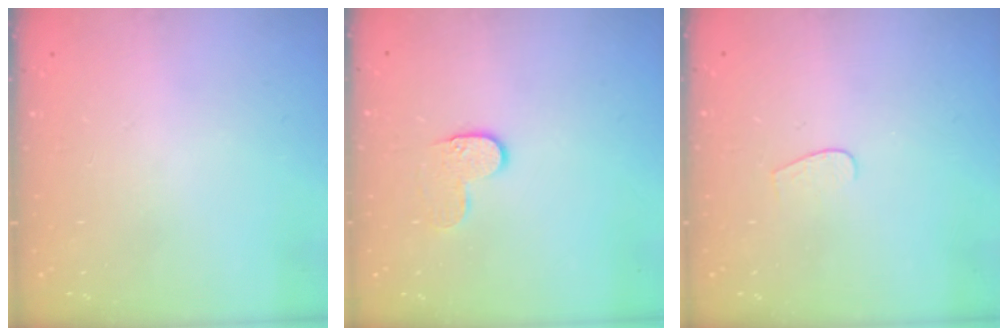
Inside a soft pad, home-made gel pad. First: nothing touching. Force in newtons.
{"total": 5.4, "press": 5.4, "slide": 0.3}
{"total": 4.0, "press": 4.0, "slide": 0.4}